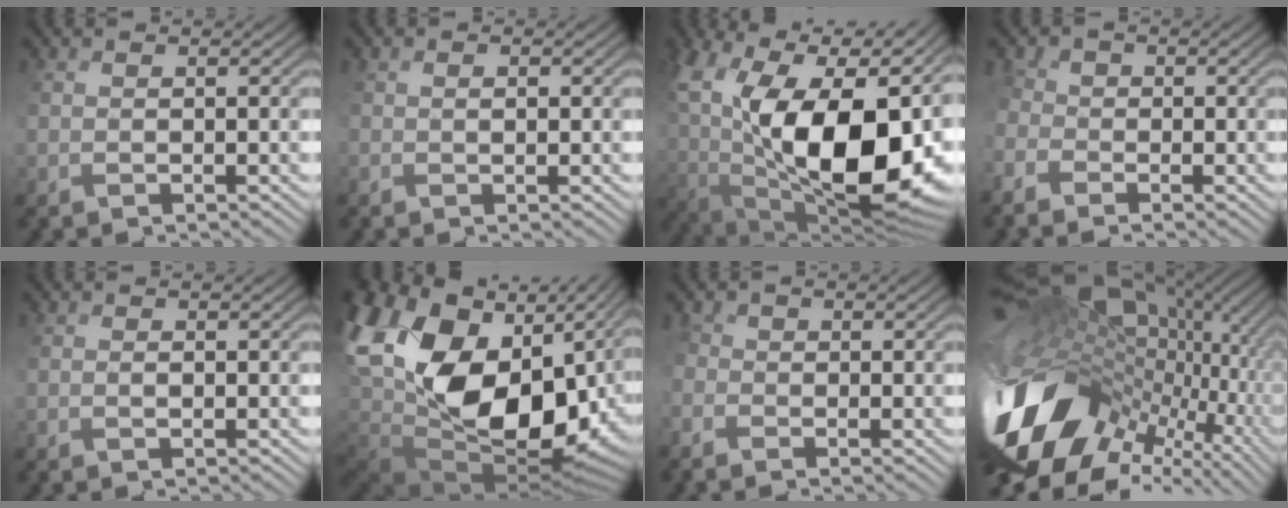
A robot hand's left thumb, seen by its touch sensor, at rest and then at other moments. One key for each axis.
{"total": 0.9, "fx": 0.4, "fy": 0.6, "fz": 0.5, "tx": -0.012, "ty": 0.003, "tz": 0.017}
{"total": 20.9, "fx": 4.9, "fy": 10.5, "fz": 17.4, "tx": -0.313, "ty": 0.020, "tz": 0.100}
{"total": 2.9, "fx": -1.4, "fy": 2.0, "fz": 1.6, "tx": -0.048, "ty": 0.002, "tz": -0.022}
{"total": 0.5, "fx": 0.2, "fy": 0.2, "fz": 0.4, "tx": -0.005, "ty": 0.003, "tz": 0.011}
{"total": 20.9, "fx": 3.8, "fy": 13.2, "fz": 15.8, "tx": -0.356, "ty": -0.032, "tz": 0.120}
{"total": 2.3, "fx": -1.0, "fy": 1.6, "fz": 1.3, "tx": -0.041, "ty": 0.000, "tz": -0.015}
{"total": 18.7, "fx": -0.6, "fy": 12.3, "fz": 14.1, "tx": -0.311, "ty": -0.019, "tz": 0.013}